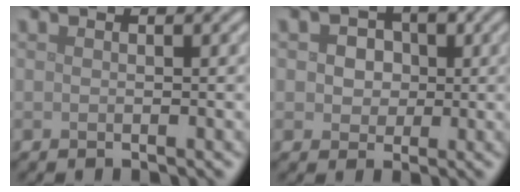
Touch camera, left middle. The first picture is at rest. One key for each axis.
{"total": 3.5, "fx": 0.7, "fy": 3.0, "fz": 1.7, "tx": -0.016, "ty": 0.007, "tz": -0.003}